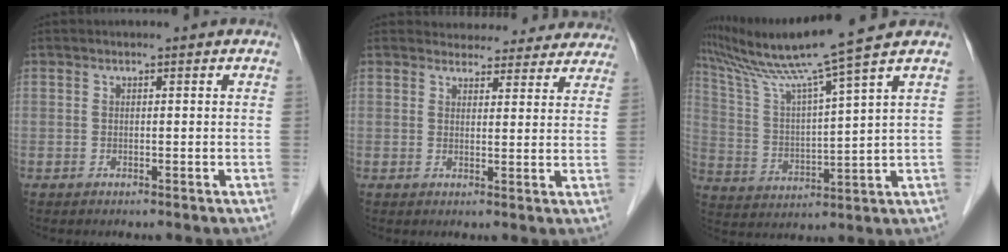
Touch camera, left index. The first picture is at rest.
{"total": 14.2, "force": [13.3, 4.5, 2.0], "torque": [0.002, 0.001, 0.141]}
{"total": 14.2, "force": [11.5, -3.3, 7.6], "torque": [-0.142, -0.012, 0.201]}